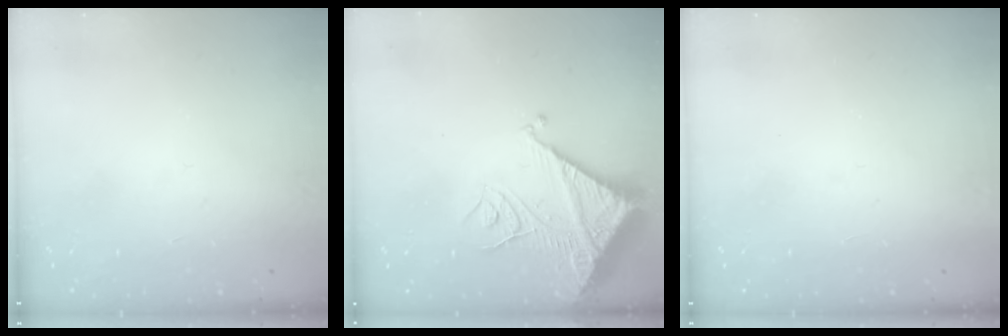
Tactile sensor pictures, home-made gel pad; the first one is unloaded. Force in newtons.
{"total": 15.5, "press": 15.4, "slide": 1.6}
{"total": 1.7, "press": 1.6, "slide": 0.1}